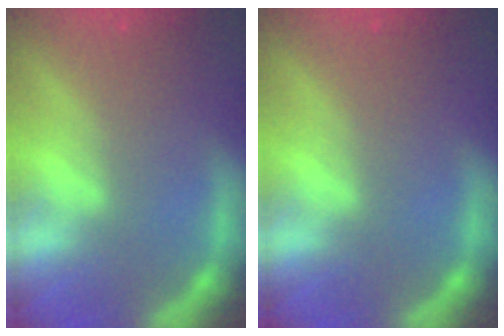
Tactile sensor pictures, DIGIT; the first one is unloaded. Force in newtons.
{"total": 0.0}